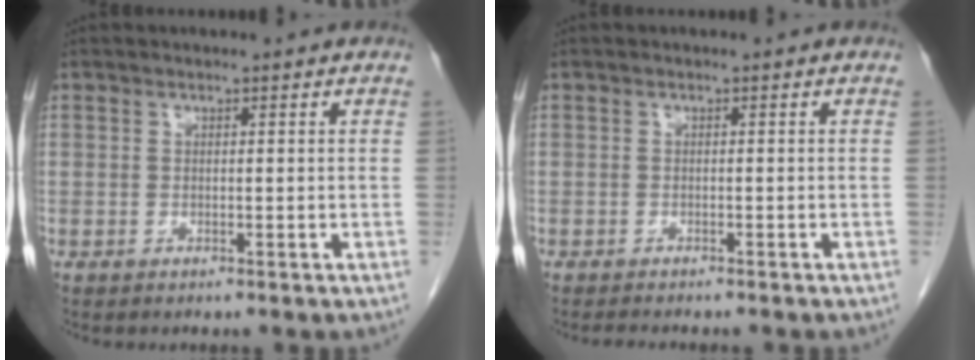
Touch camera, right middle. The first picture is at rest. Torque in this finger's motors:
{"motor_torque": [0.05, 0.04, -0.01, 0.00]}